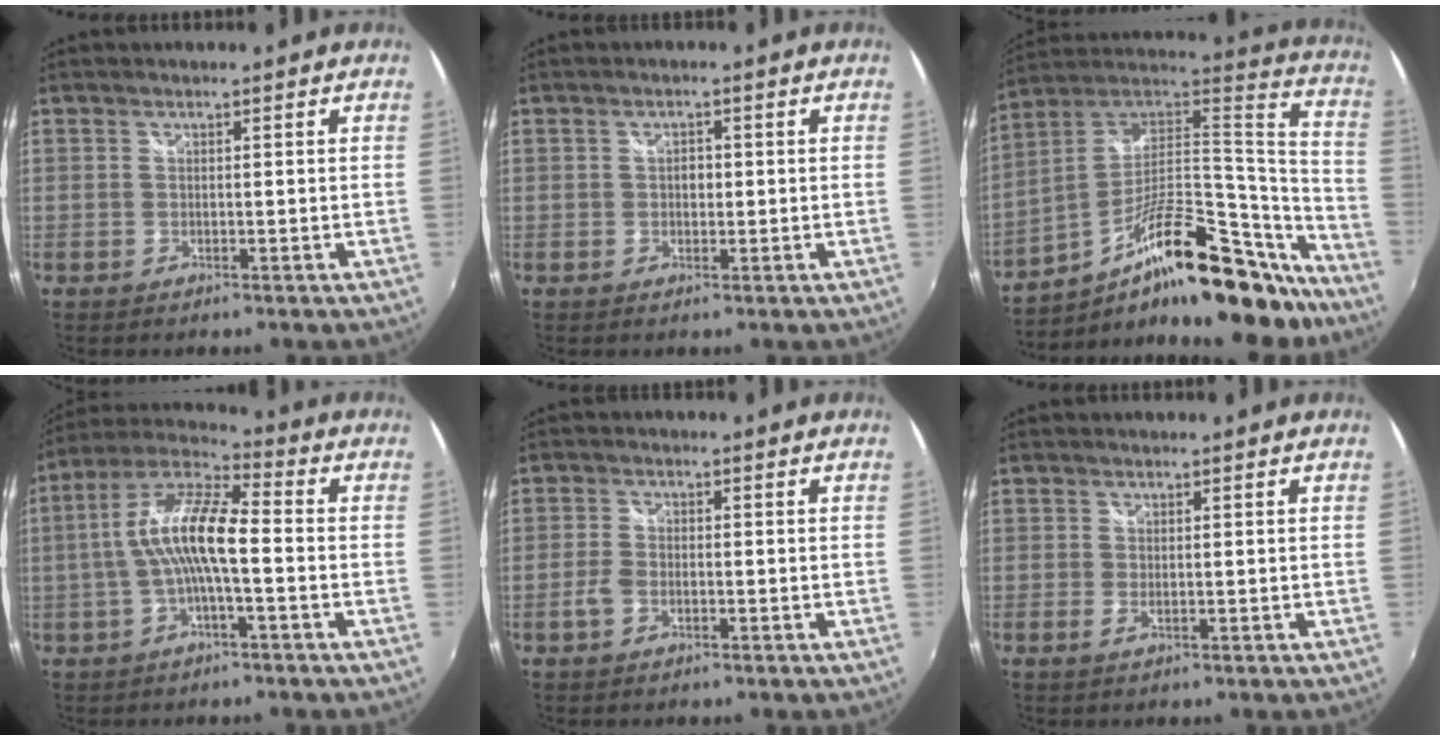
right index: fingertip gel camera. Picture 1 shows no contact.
{"total": 1.7, "force": [0.0, 1.4, 1.0], "torque": [-0.014, 0.004, -0.002]}
{"total": 30.3, "force": [-19.6, 11.3, 20.2], "torque": [-0.289, 0.031, -0.291]}
{"total": 11.7, "force": [-1.2, 2.7, 11.3], "torque": [-0.227, 0.018, -0.027]}
{"total": 3.0, "force": [-1.4, 1.7, 2.1], "torque": [-0.055, 0.003, -0.029]}
{"total": 1.0, "force": [-0.2, 0.5, 0.8], "torque": [-0.018, -0.002, -0.004]}